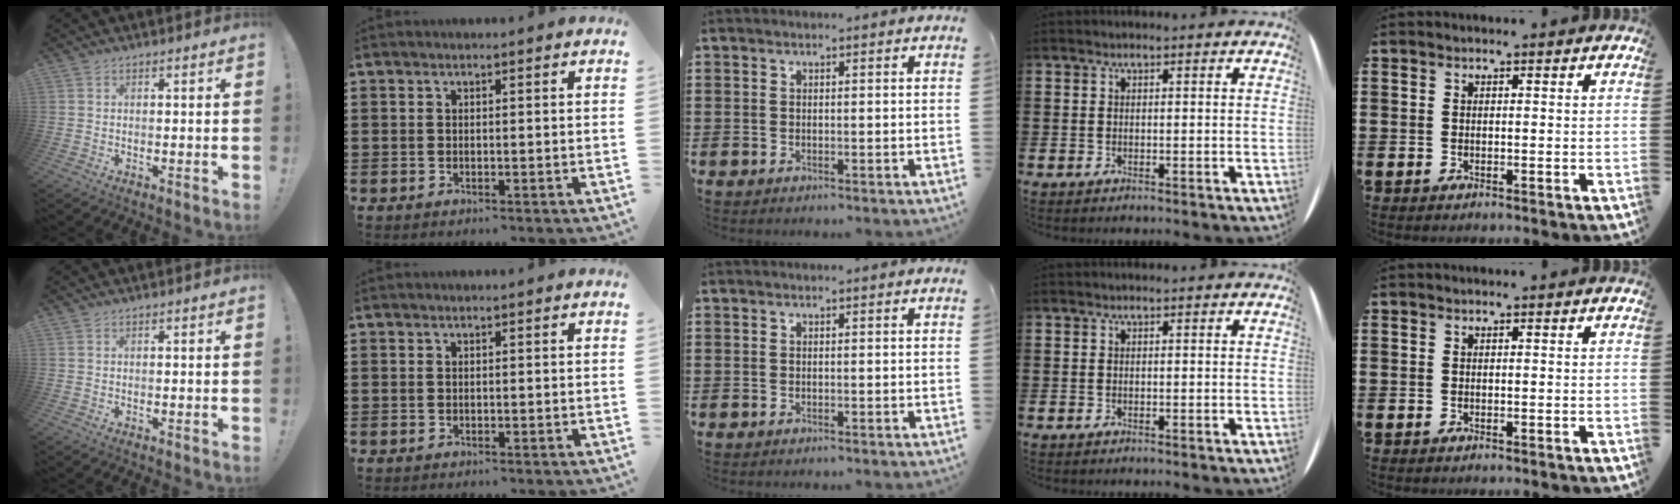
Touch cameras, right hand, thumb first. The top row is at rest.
{}